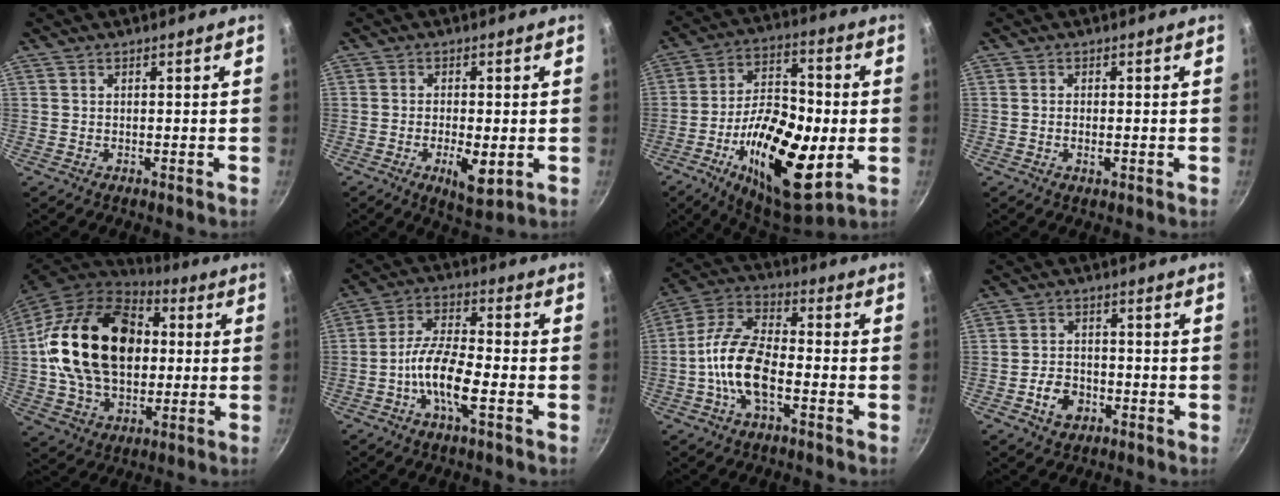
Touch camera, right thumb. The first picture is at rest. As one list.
[{"total": 5.8, "force": [-1.5, 2.2, 5.2], "torque": [-0.081, -0.003, -0.019]}, {"total": 23.3, "force": [-5.1, 10.7, 20.1], "torque": [-0.324, 0.015, -0.086]}, {"total": 1.1, "force": [-0.3, 0.5, 1.0], "torque": [-0.019, 0.001, -0.008]}, {"total": 26.4, "force": [2.9, 18.5, 18.7], "torque": [-0.315, 0.032, 0.046]}, {"total": 9.8, "force": [-3.4, 3.1, 8.7], "torque": [-0.164, 0.030, -0.075]}, {"total": 12.7, "force": [-3.4, 6.1, 10.7], "torque": [-0.197, 0.039, -0.082]}, {"total": 5.7, "force": [-2.5, 4.1, 3.1], "torque": [-0.043, 0.020, -0.045]}]